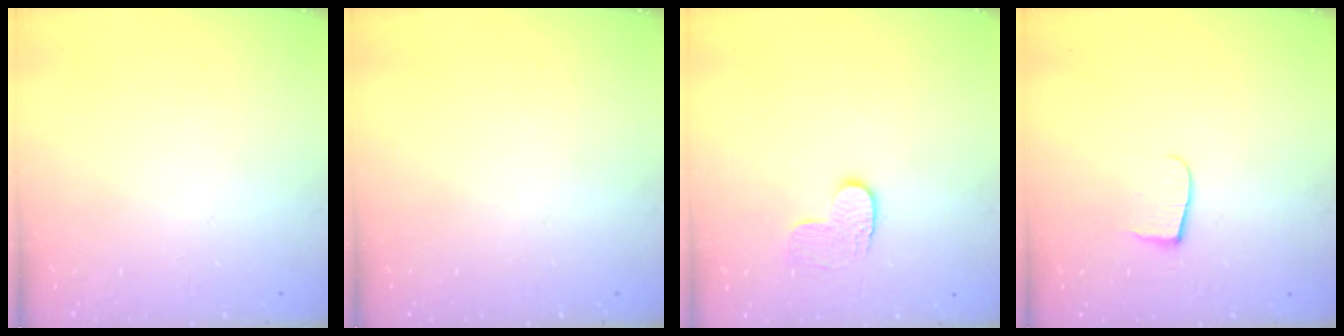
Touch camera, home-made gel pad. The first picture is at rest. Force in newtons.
{"total": 0.0}
{"total": 6.3, "press": 6.3, "slide": 0.4}
{"total": 5.2, "press": 5.2, "slide": 0.7}